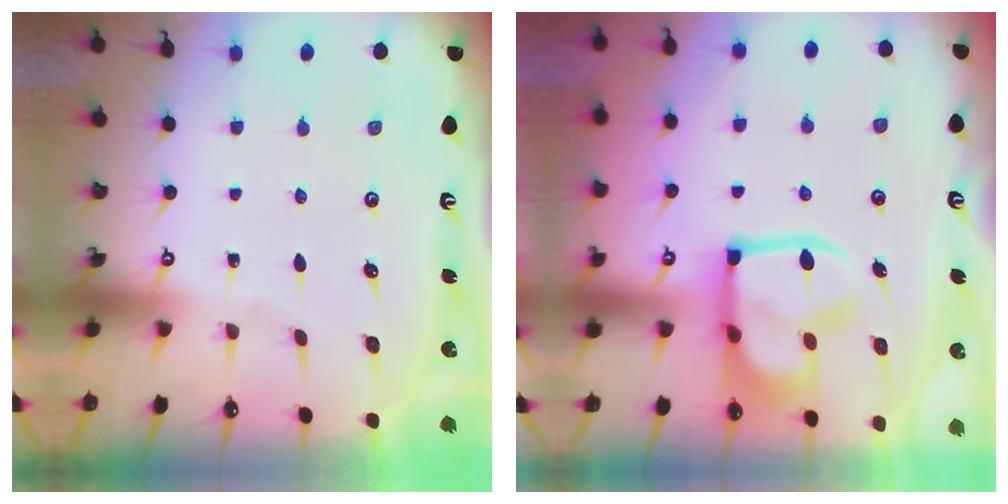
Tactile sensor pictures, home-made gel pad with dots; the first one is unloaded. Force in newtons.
{"total": 11.4, "press": 11.3, "slide": 1.4}